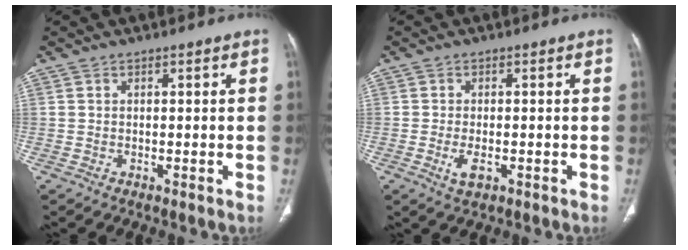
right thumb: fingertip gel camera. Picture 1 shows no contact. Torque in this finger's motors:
{"motor_torque": [-0.30, 0.45, 0.33, 0.52, 0.08]}